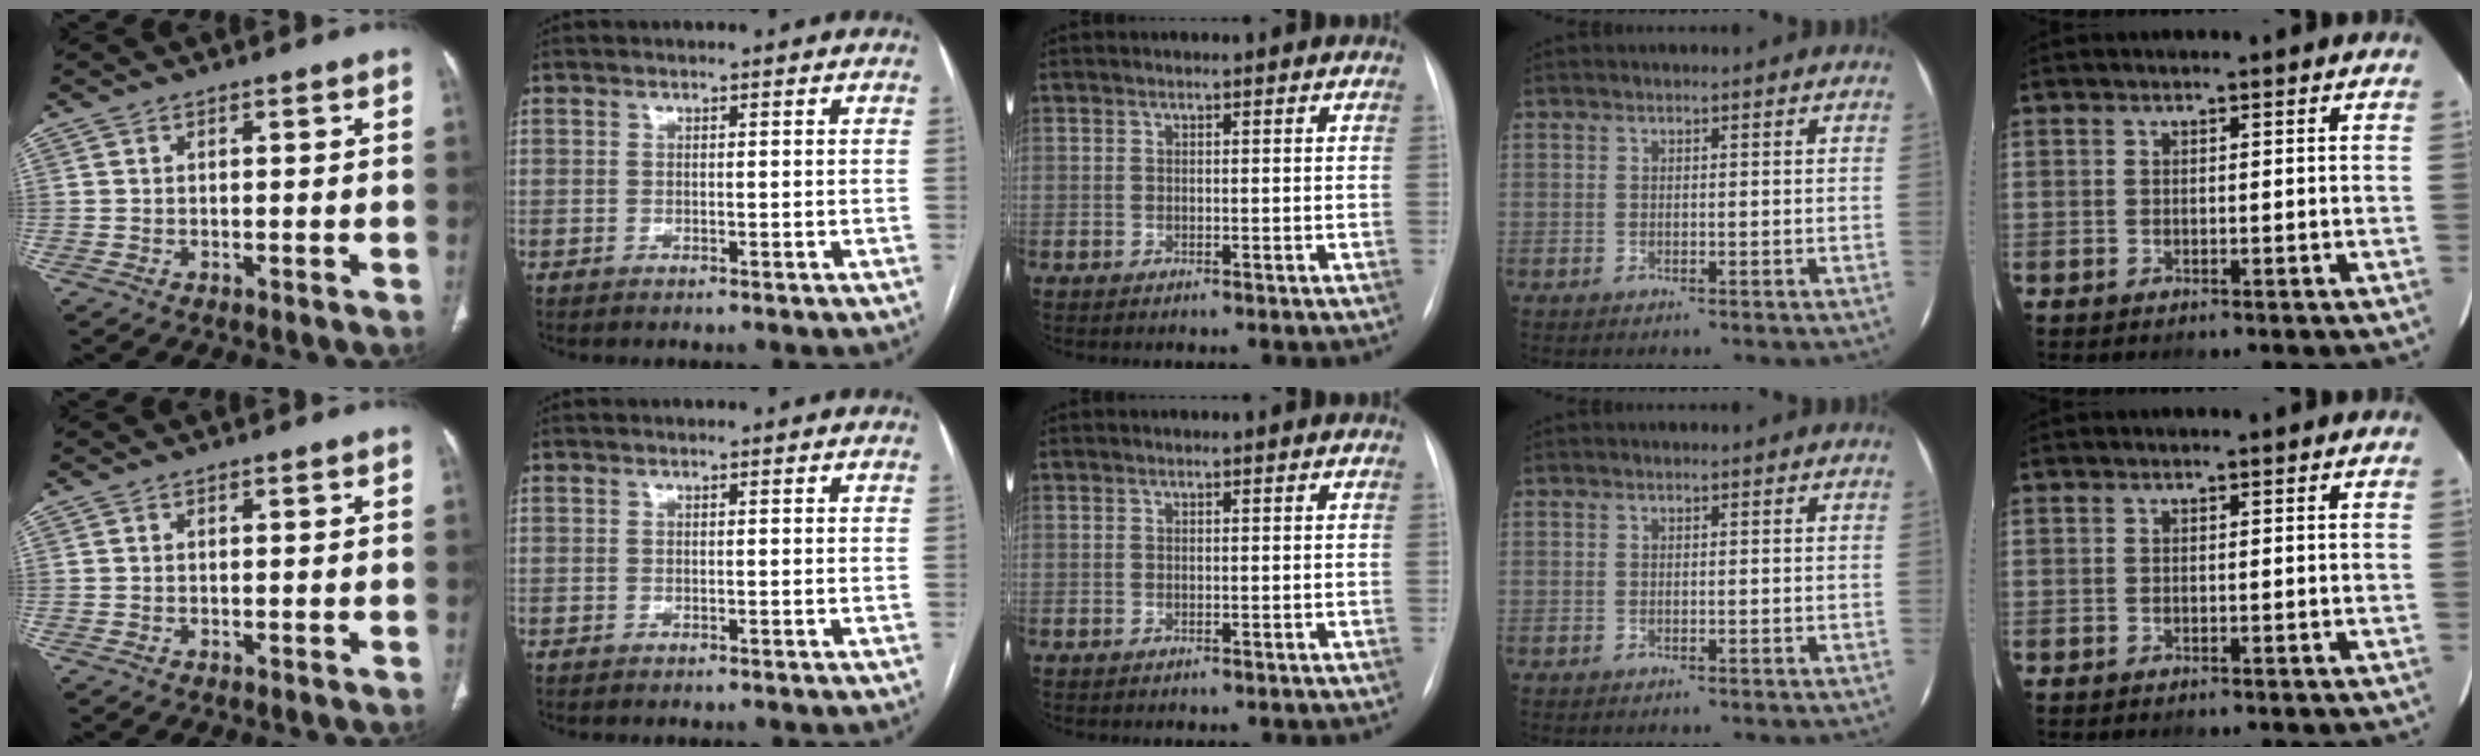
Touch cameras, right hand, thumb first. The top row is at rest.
{}